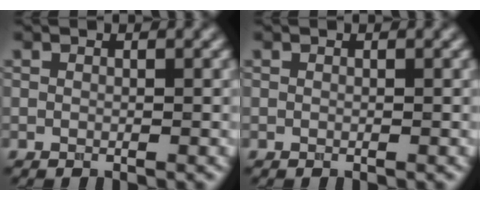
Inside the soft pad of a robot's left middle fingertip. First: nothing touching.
{"total": 0.0}